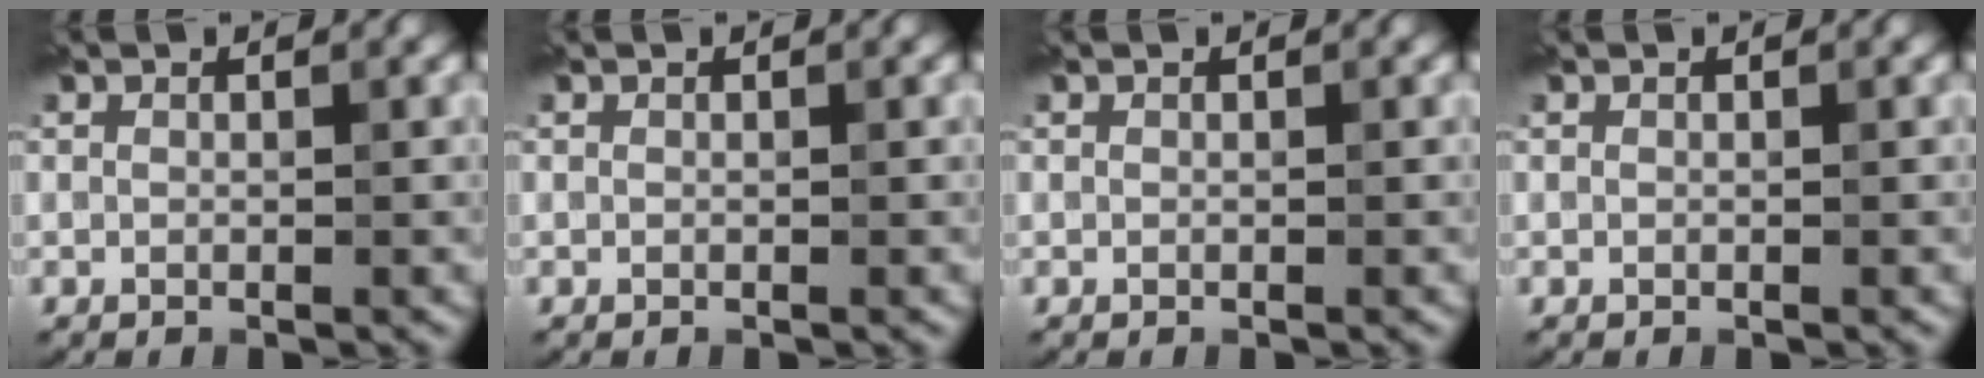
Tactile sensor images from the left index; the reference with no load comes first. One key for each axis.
{"total": 0.0}
{"total": 0.0}
{"total": 0.0}